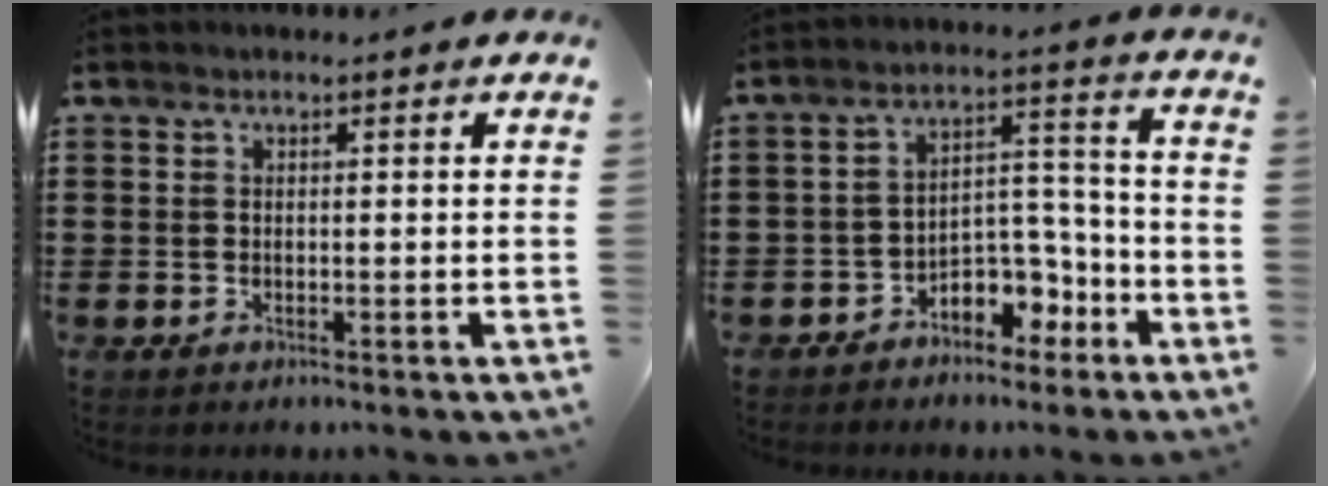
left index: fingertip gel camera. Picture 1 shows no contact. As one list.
[{"total": 6.0, "force": [-4.2, 3.5, 2.3], "torque": [-0.043, 0.019, -0.081]}]